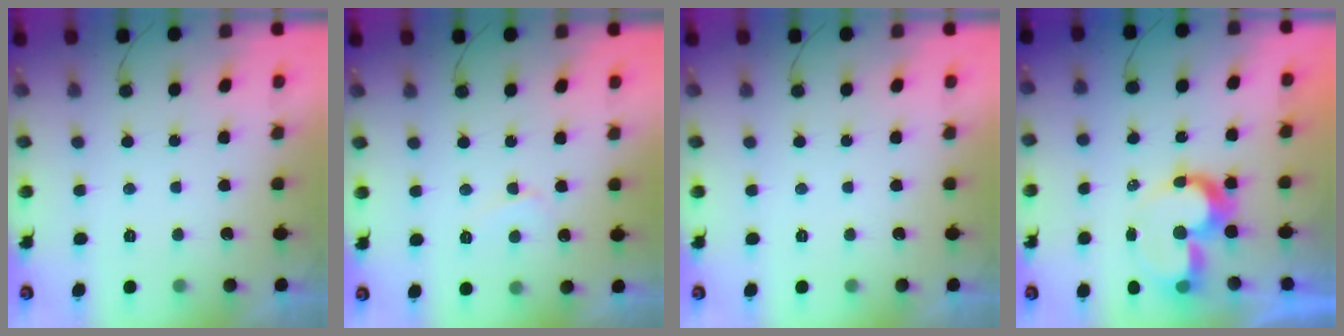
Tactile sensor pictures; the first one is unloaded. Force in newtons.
{"total": 4.2, "press": 4.2, "slide": 0.3}
{"total": 0.0}
{"total": 10.7, "press": 10.6, "slide": 0.8}